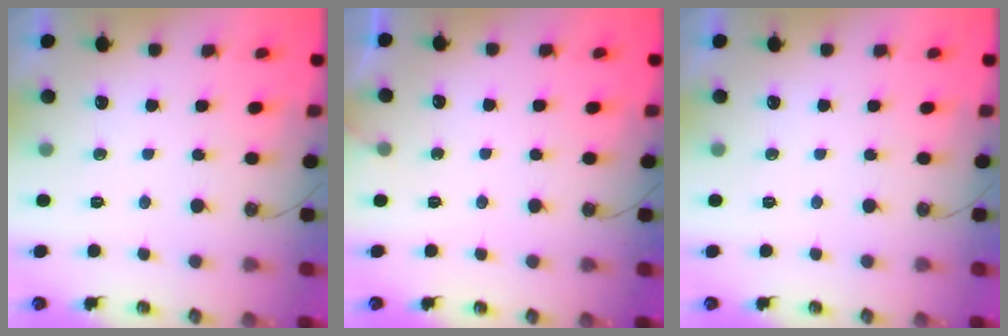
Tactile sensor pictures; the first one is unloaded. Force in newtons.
{"total": 2.2, "press": 2.2, "slide": 0.1}
{"total": 0.0}